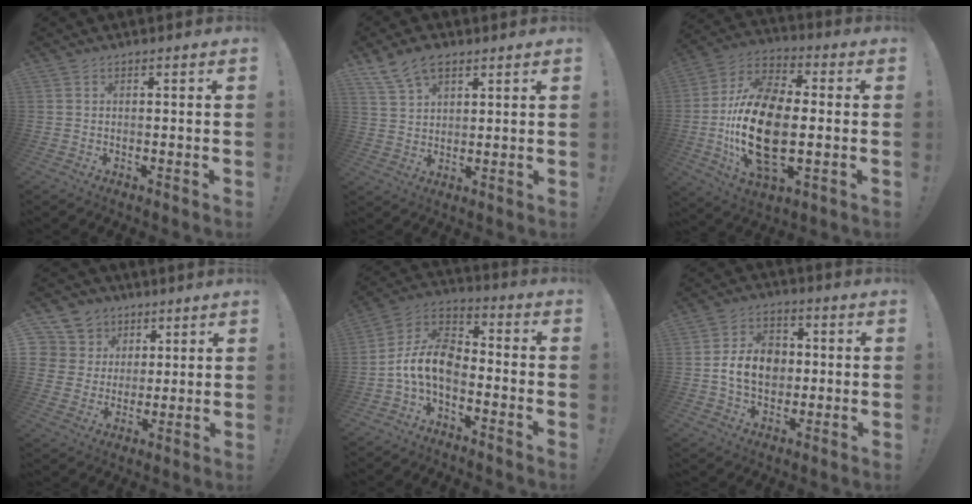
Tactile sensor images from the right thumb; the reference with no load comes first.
{"total": 8.6, "force": [5.8, 4.9, 4.1], "torque": [-0.075, -0.021, 0.113]}
{"total": 22.9, "force": [-2.5, 12.6, 18.9], "torque": [-0.368, 0.009, -0.039]}
{"total": 9.5, "force": [4.1, 8.3, 2.1], "torque": [-0.037, -0.026, 0.089]}
{"total": 12.1, "force": [-3.7, 7.6, 8.7], "torque": [-0.183, 0.028, -0.060]}
{"total": 12.1, "force": [-0.2, 9.3, 7.7], "torque": [-0.136, 0.017, 0.001]}